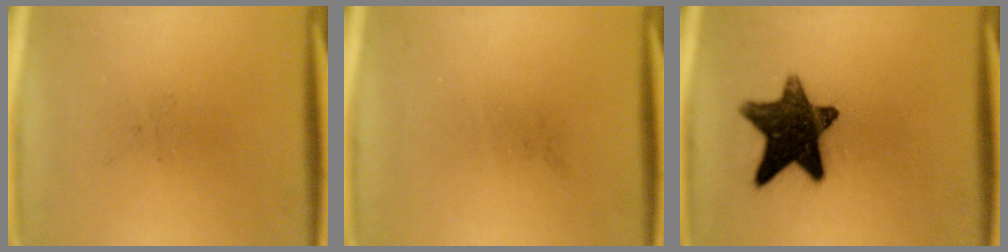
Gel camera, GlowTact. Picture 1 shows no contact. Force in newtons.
{"total": 0.0}
{"total": 13.7}